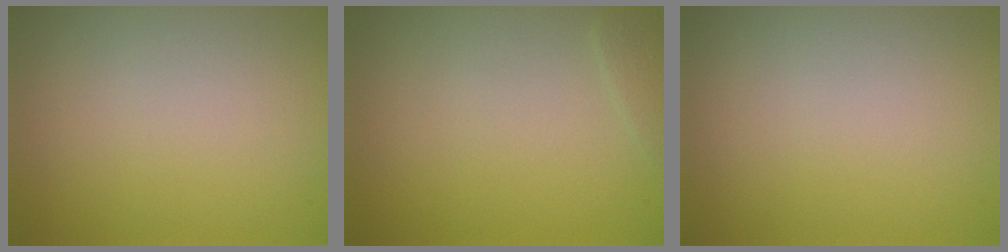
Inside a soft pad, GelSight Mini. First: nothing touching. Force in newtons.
{"total": 0.7, "press": 0.7, "slide": 0.1}
{"total": 0.0}